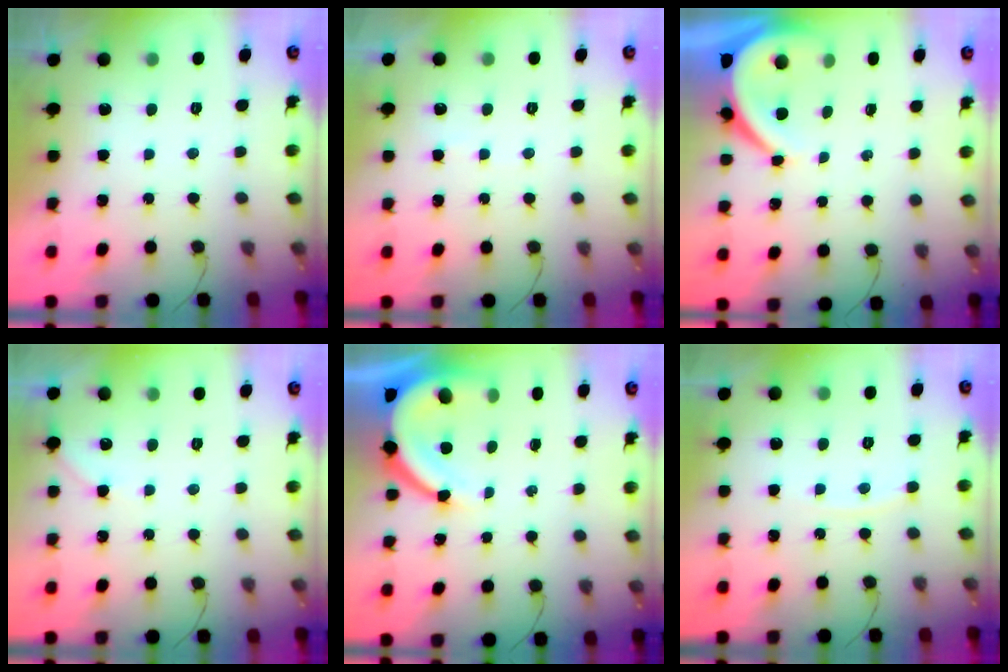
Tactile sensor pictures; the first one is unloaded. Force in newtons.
{"total": 3.1, "press": 3.0, "slide": 0.5}
{"total": 6.6, "press": 6.6, "slide": 0.4}
{"total": 3.5, "press": 3.5, "slide": 0.5}
{"total": 10.2, "press": 10.1, "slide": 1.1}
{"total": 4.9, "press": 4.8, "slide": 0.7}